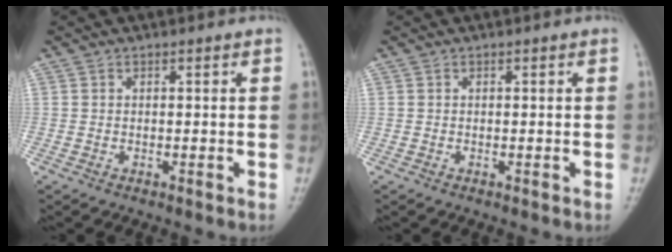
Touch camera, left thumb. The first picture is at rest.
{"total": 0.0}